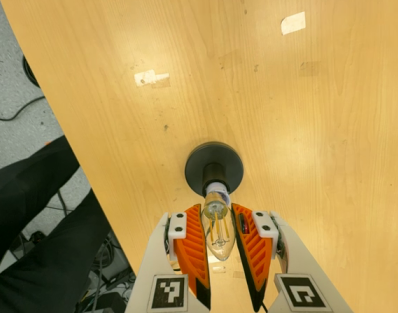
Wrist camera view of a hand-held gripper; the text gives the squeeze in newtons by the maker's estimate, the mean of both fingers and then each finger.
{"total": 13.4, "left": 13.8, "right": 13.0}